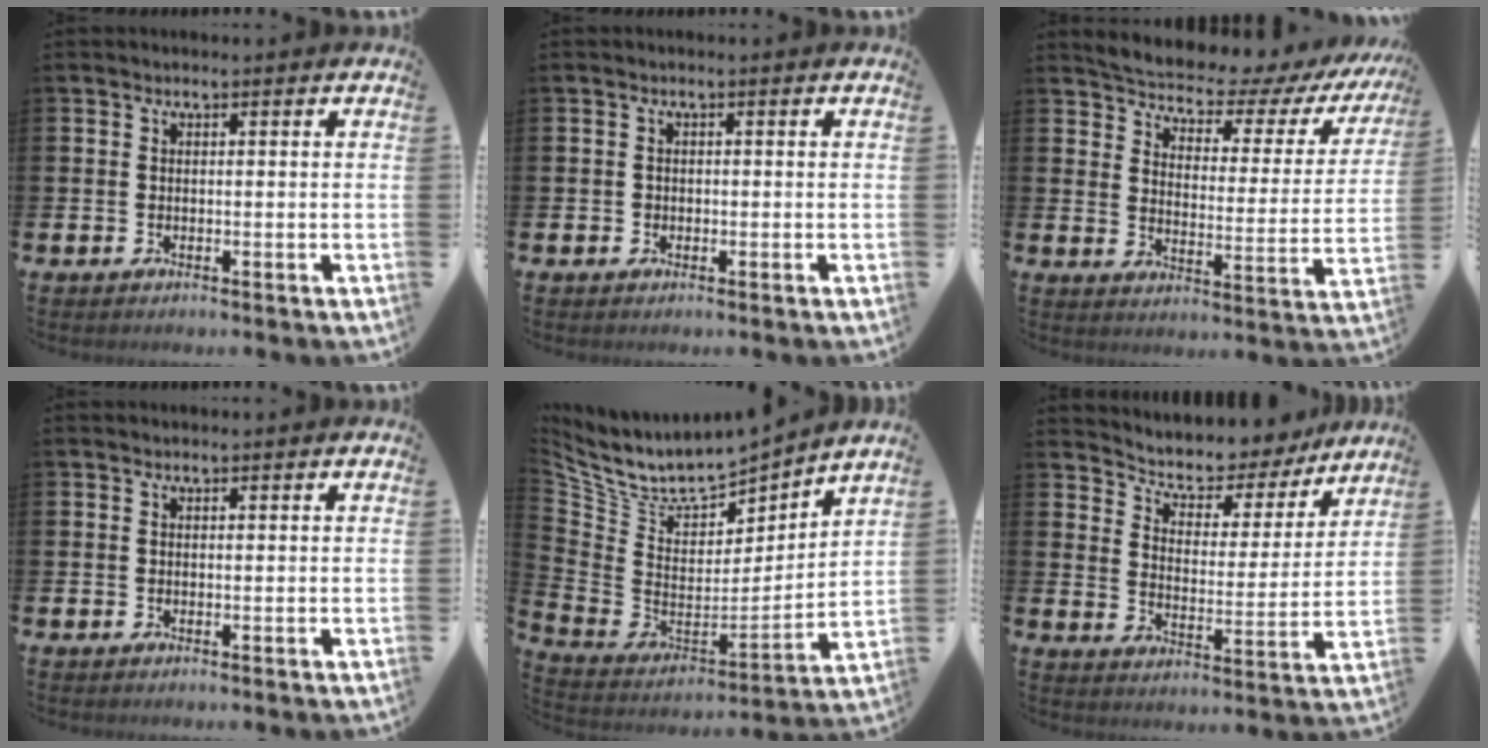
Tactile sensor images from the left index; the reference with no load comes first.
{"total": 0.6, "force": [0.0, 0.6, 0.1], "torque": [0.005, 0.003, -0.002]}
{"total": 5.7, "force": [5.3, 1.4, 1.6], "torque": [-0.050, -0.048, 0.084]}
{"total": 0.5, "force": [0.5, 0.0, 0.1], "torque": [0.006, -0.003, 0.009]}
{"total": 8.2, "force": [7.6, 2.4, 2.3], "torque": [-0.084, -0.062, 0.130]}
{"total": 6.4, "force": [6.0, 2.3, 0.8], "torque": [-0.039, -0.052, 0.098]}